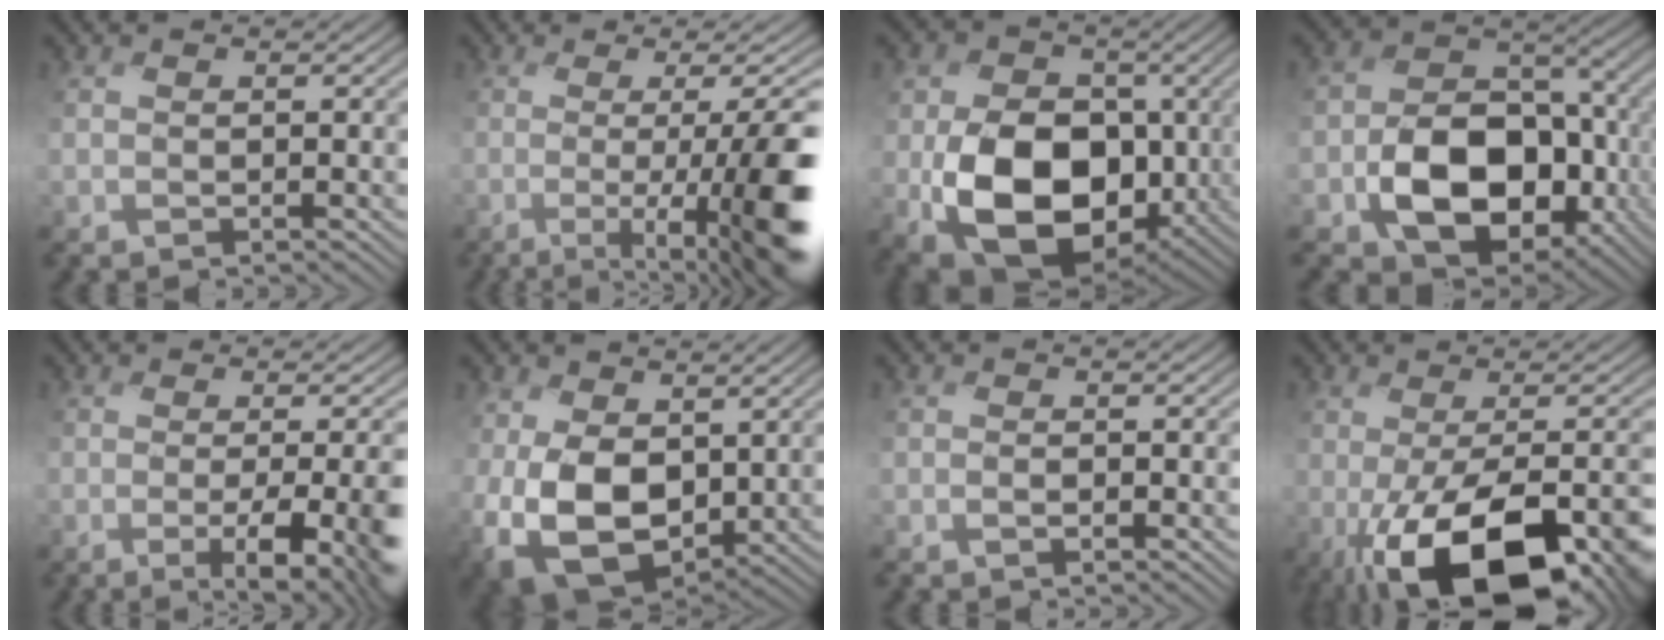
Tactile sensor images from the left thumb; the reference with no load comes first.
{"total": 14.5, "force": [-2.6, 3.7, 13.8], "torque": [-0.169, -0.011, -0.030]}
{"total": 15.0, "force": [-2.7, 10.6, 10.3], "torque": [-0.190, -0.036, -0.049]}
{"total": 13.4, "force": [-4.1, 9.7, 8.3], "torque": [-0.137, -0.029, -0.076]}
{"total": 10.8, "force": [-2.7, 3.6, 9.8], "torque": [-0.102, -0.011, -0.029]}
{"total": 12.3, "force": [0.0, 8.4, 8.9], "torque": [-0.218, -0.028, 0.000]}
{"total": 1.1, "force": [-0.4, 0.3, 1.0], "torque": [-0.021, 0.000, -0.008]}
{"total": 18.0, "force": [-6.3, 7.3, 15.2], "torque": [-0.232, -0.030, -0.073]}